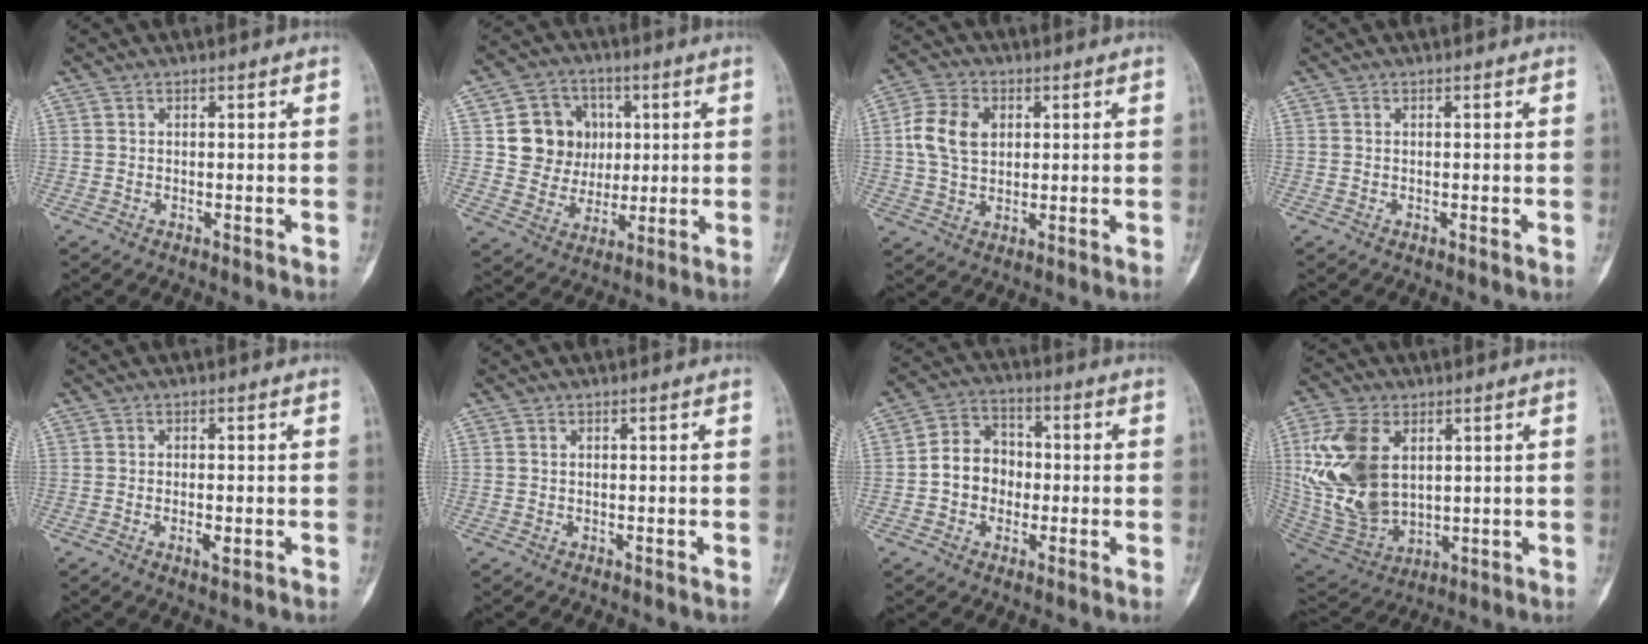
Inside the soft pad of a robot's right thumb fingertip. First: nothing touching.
{"total": 11.9, "force": [2.3, 10.8, 4.3], "torque": [-0.021, 0.001, 0.047]}
{"total": 8.9, "force": [1.7, 6.5, 5.9], "torque": [-0.107, 0.004, 0.032]}
{"total": 0.0}
{"total": 2.2, "force": [-0.6, 0.8, 2.0], "torque": [-0.030, -0.002, -0.009]}
{"total": 0.0}
{"total": 8.6, "force": [-1.1, 7.3, 4.4], "torque": [-0.045, 0.030, -0.030]}
{"total": 18.0, "force": [3.7, 11.4, 13.5], "torque": [-0.273, -0.018, 0.088]}